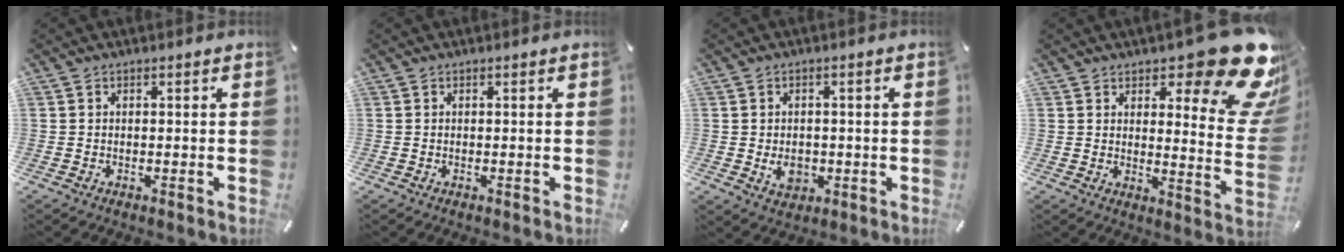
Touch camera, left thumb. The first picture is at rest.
{"total": 0.0}
{"total": 4.9, "force": [-0.8, 3.7, 3.0], "torque": [-0.050, -0.007, -0.018]}
{"total": 18.9, "force": [12.5, 7.1, 12.2], "torque": [-0.148, -0.101, 0.212]}